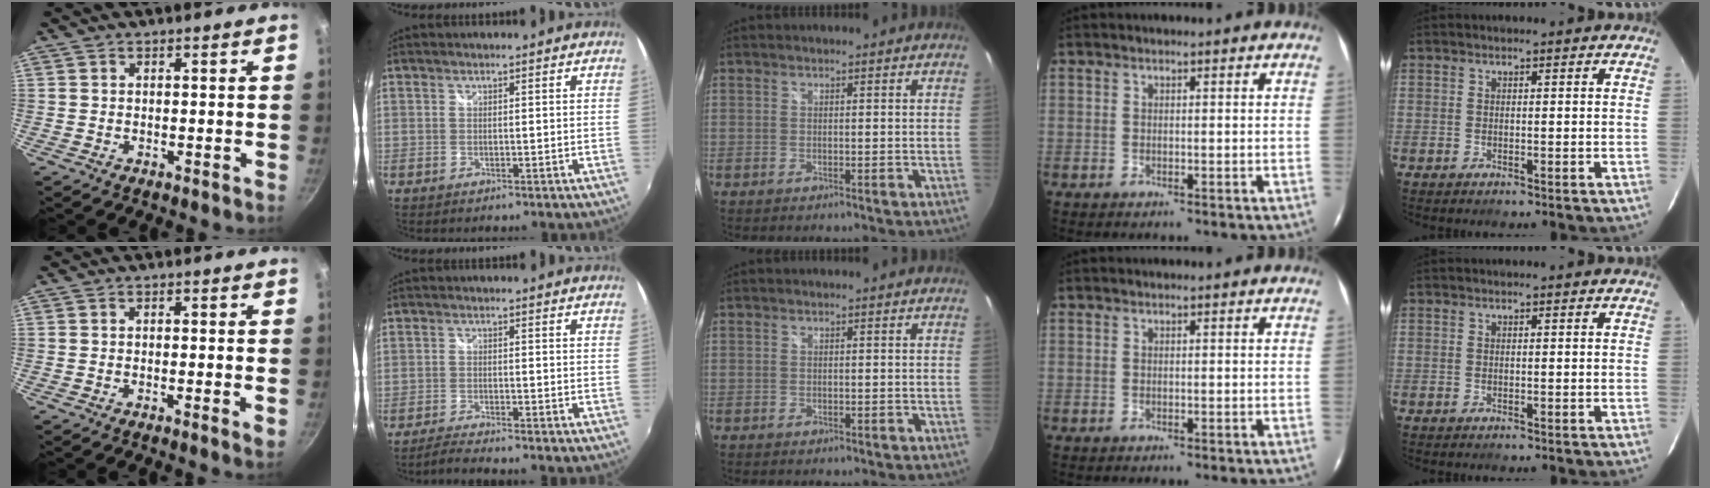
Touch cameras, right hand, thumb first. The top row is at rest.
{"thumb": {"total": 2.0, "force": [-0.5, 0.2, 1.9], "torque": [-0.030, -0.005, -0.009]}, "index": {"total": 3.1, "force": [-2.8, -0.7, 1.0], "torque": [-0.038, -0.007, -0.058]}}